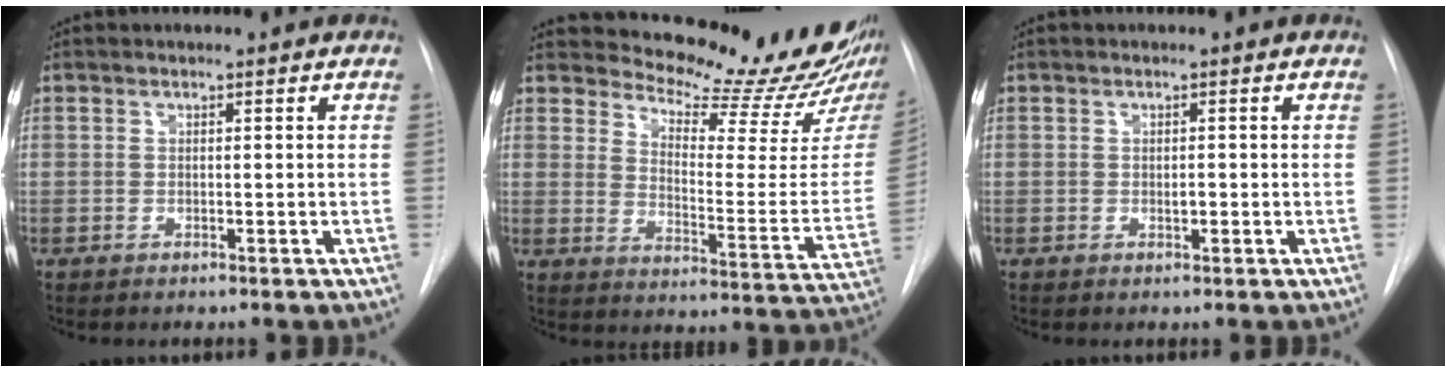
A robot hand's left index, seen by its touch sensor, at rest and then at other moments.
{"total": 20.1, "force": [18.4, 2.3, 7.8], "torque": [-0.113, -0.111, 0.224]}
{"total": 0.9, "force": [-0.4, 0.3, 0.7], "torque": [-0.012, -0.004, -0.007]}